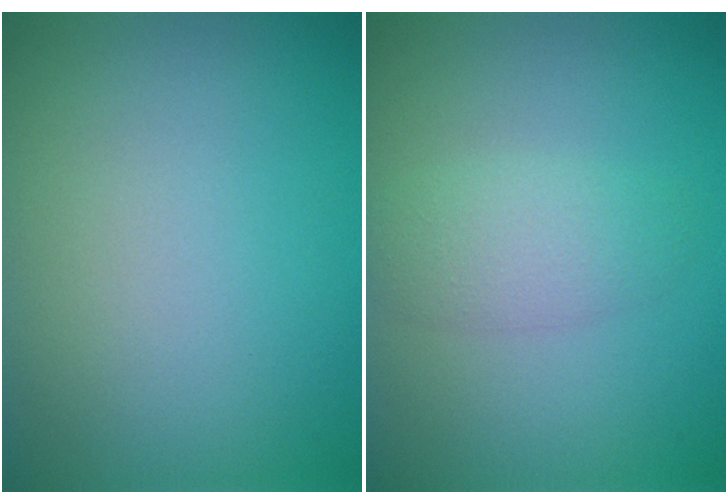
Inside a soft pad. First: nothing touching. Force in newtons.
{"total": 2.5, "press": 2.5, "slide": 0.2}